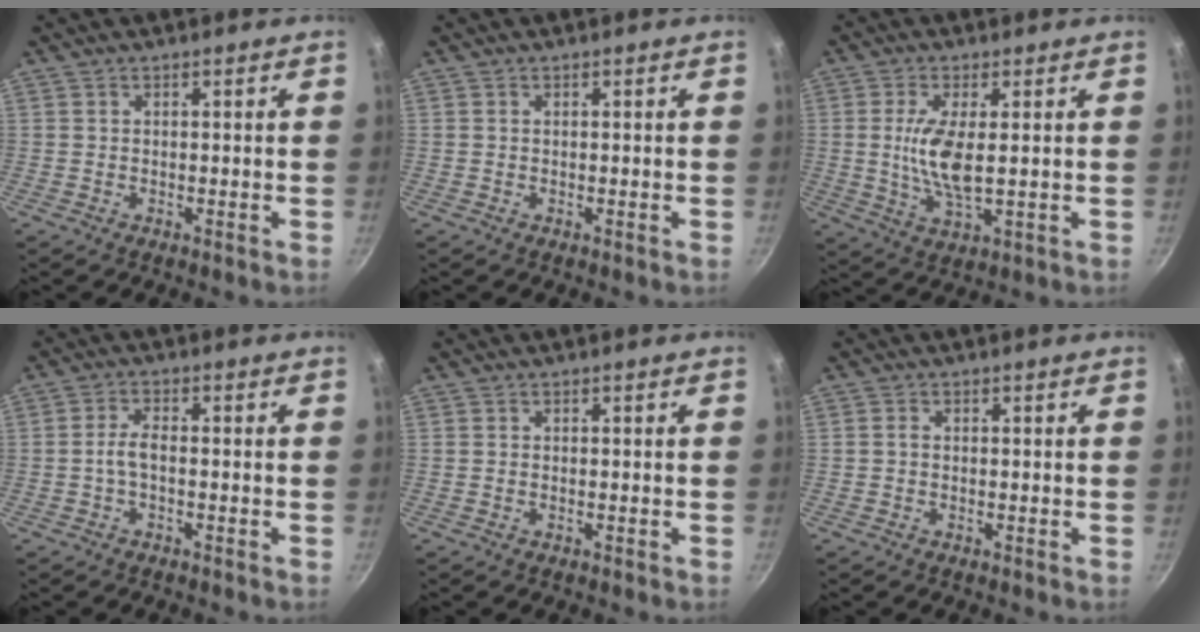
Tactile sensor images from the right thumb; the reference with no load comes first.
{"total": 0.0}
{"total": 8.6, "force": [0.8, 3.0, 8.0], "torque": [-0.164, -0.010, 0.018]}
{"total": 3.0, "force": [-0.9, 1.1, 2.6], "torque": [-0.058, 0.016, -0.023]}
{"total": 0.0}
{"total": 0.9, "force": [-0.1, 0.7, 0.5], "torque": [-0.008, 0.005, -0.004]}